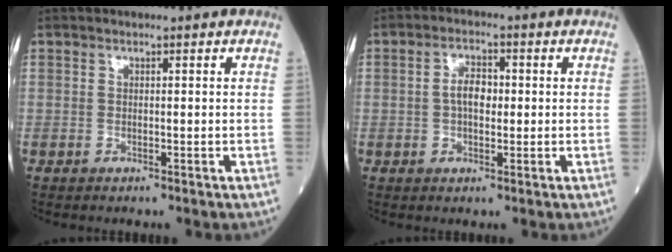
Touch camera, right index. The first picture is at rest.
{"total": 3.9, "force": [0.0, 2.1, 3.3], "torque": [-0.062, 0.010, -0.001]}